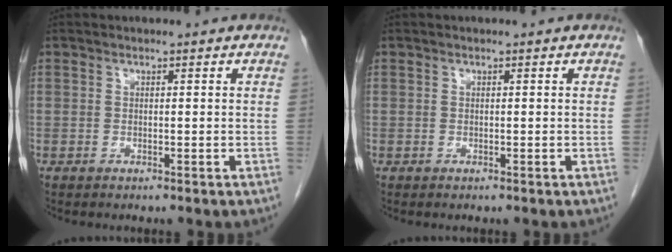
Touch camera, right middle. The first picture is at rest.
{"total": 0.0}